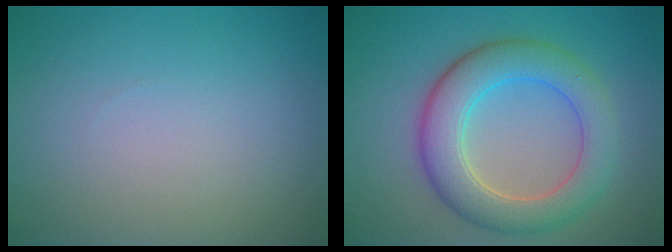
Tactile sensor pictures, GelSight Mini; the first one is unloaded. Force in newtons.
{"total": 6.5, "press": 6.5, "slide": 0.4}